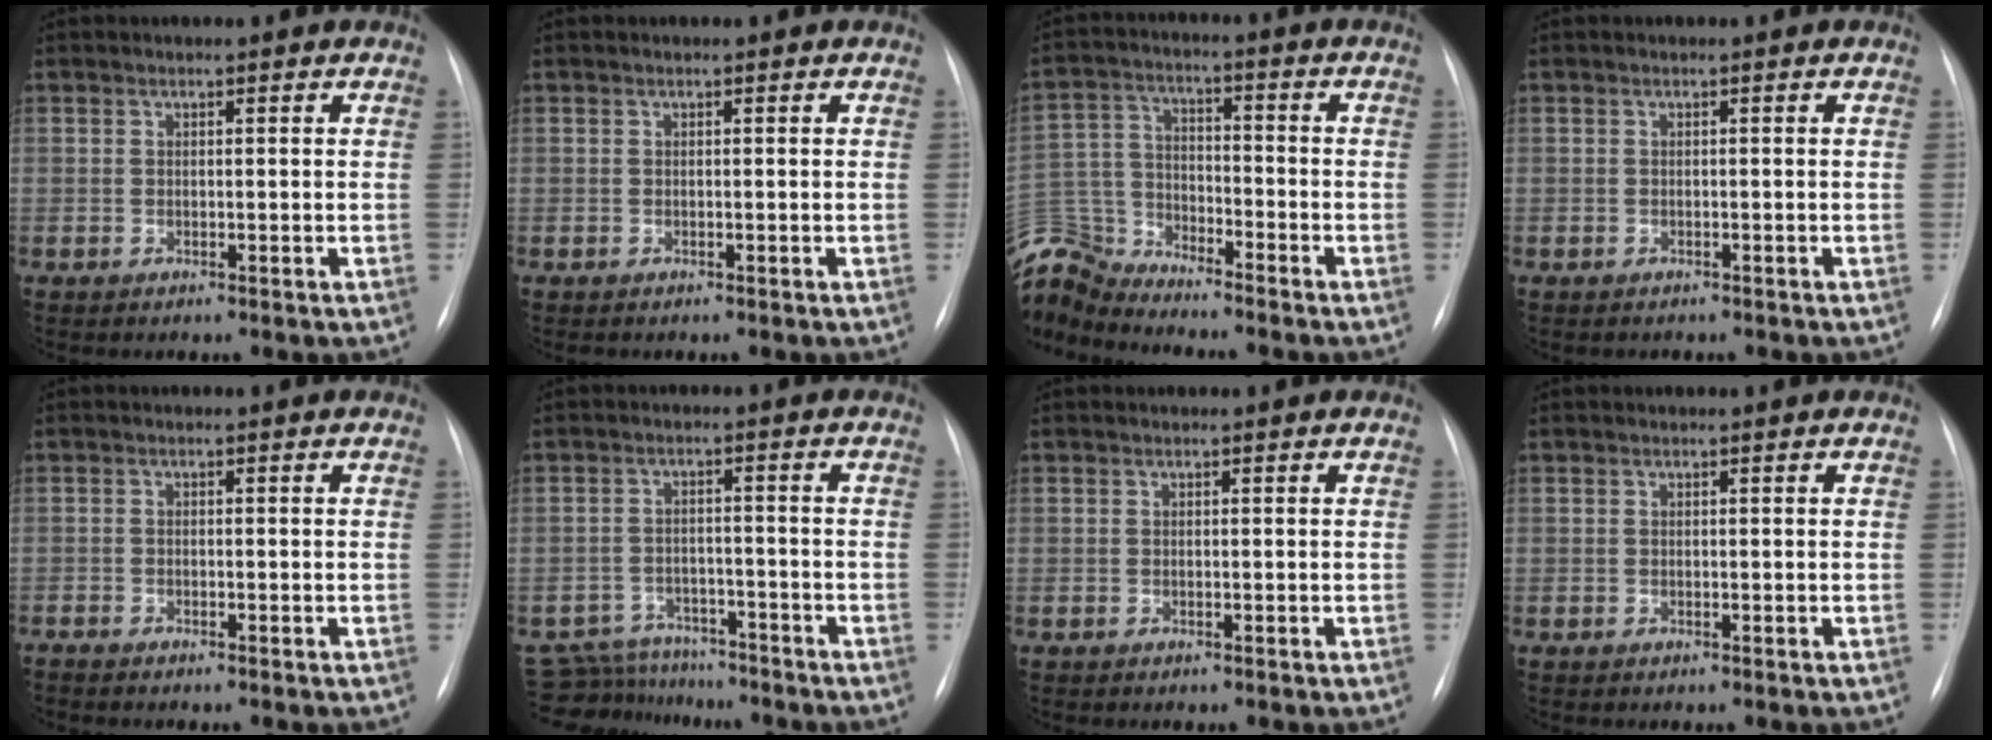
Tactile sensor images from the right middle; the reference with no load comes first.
{"total": 0.0}
{"total": 11.7, "force": [-11.5, 1.7, 0.9], "torque": [-0.032, 0.031, -0.225]}
{"total": 0.9, "force": [-0.8, 0.4, 0.2], "torque": [-0.010, 0.000, -0.009]}
{"total": 1.4, "force": [-1.3, 0.0, 0.6], "torque": [-0.007, -0.002, -0.018]}
{"total": 10.5, "force": [-9.8, 3.7, 1.6], "torque": [-0.033, 0.008, -0.141]}
{"total": 0.0}
{"total": 0.0}